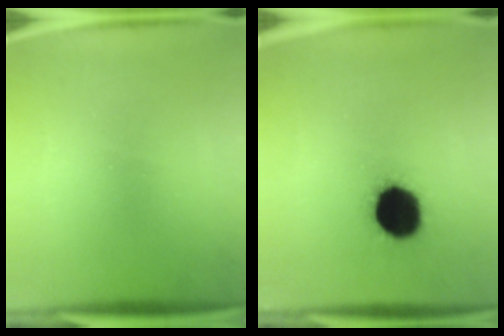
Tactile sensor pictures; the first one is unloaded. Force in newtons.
{"total": 15.2}